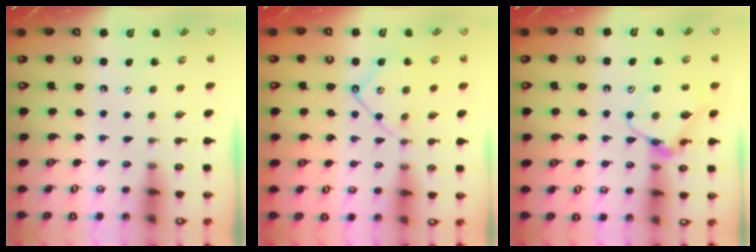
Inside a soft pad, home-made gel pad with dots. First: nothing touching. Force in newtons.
{"total": 10.3, "press": 10.3, "slide": 1.0}
{"total": 10.8, "press": 10.8, "slide": 0.3}